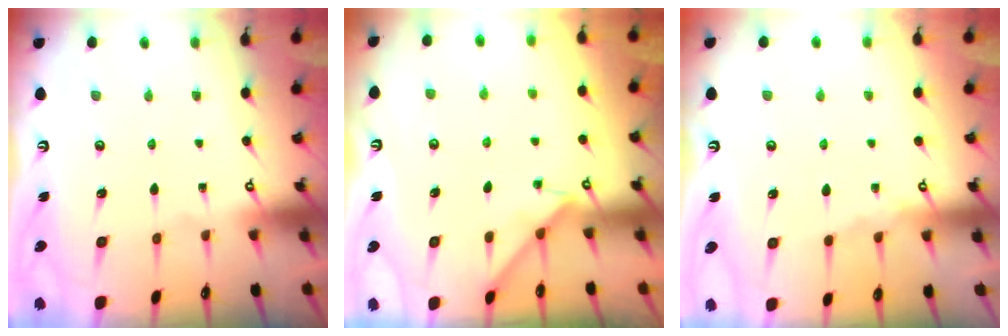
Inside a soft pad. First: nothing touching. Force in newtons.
{"total": 2.9, "press": 2.8, "slide": 0.4}
{"total": 4.6, "press": 4.6, "slide": 0.7}